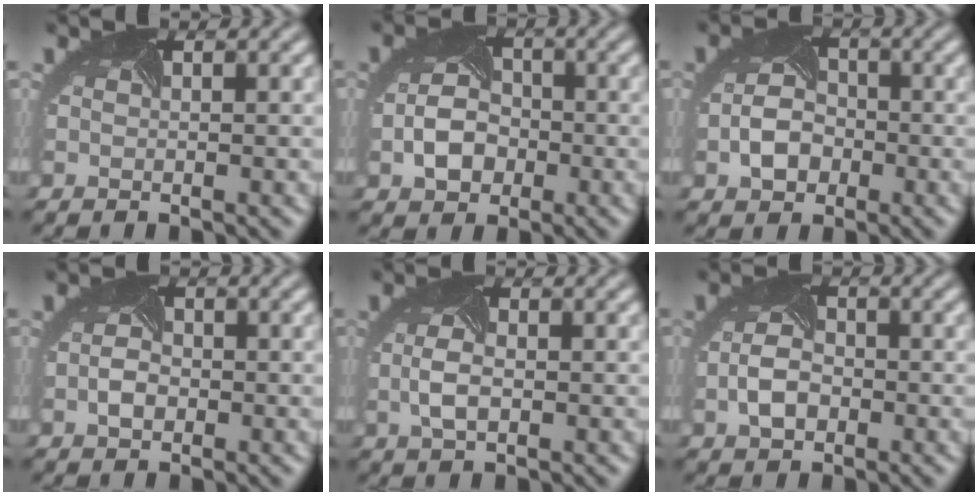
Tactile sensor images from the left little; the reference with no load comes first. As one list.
[{"total": 3.6, "force": [-1.3, 2.6, 2.1], "torque": [-0.041, -0.004, -0.022]}, {"total": 3.2, "force": [-1.3, 2.3, 1.9], "torque": [-0.034, -0.002, -0.025]}, {"total": 1.5, "force": [-0.5, 0.9, 1.0], "torque": [-0.028, -0.003, -0.013]}, {"total": 2.2, "force": [-0.2, 1.0, 1.9], "torque": [-0.053, -0.004, -0.005]}, {"total": 2.8, "force": [-0.7, 1.8, 2.1], "torque": [-0.047, -0.004, -0.016]}]